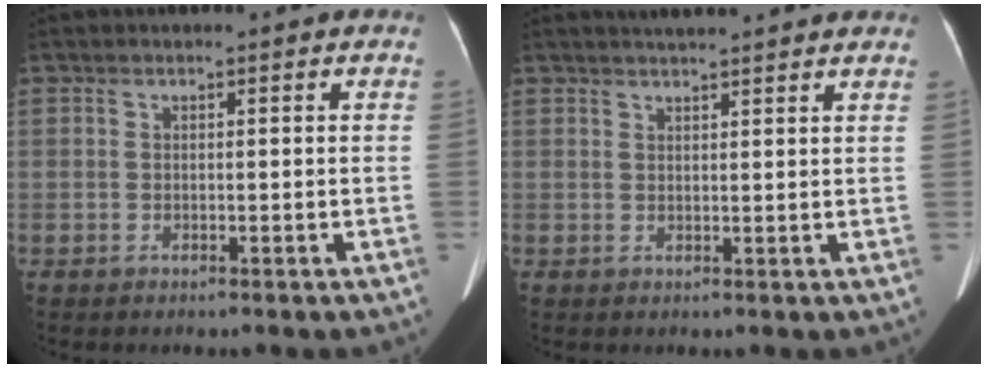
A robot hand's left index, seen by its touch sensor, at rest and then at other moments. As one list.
[{"total": 8.7, "force": [7.8, 0.7, 3.8], "torque": [-0.053, 0.028, 0.089]}]